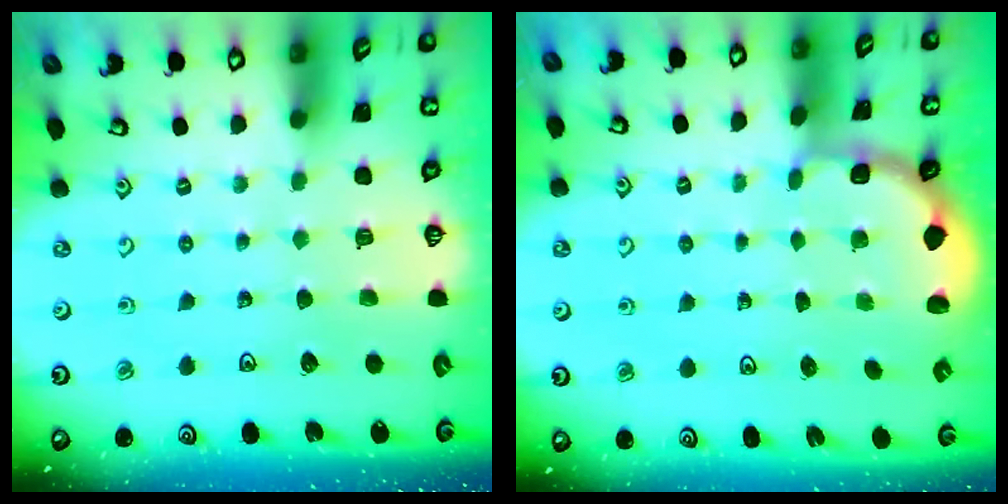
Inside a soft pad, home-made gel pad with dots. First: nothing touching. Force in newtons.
{"total": 2.0, "press": 1.8, "slide": 0.7}